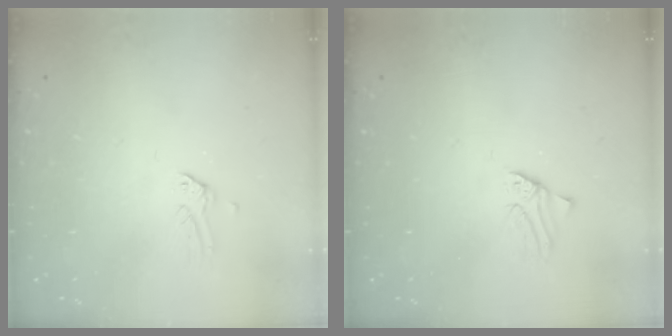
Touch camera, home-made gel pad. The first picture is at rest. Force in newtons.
{"total": 1.2, "press": 1.2, "slide": 0.2}